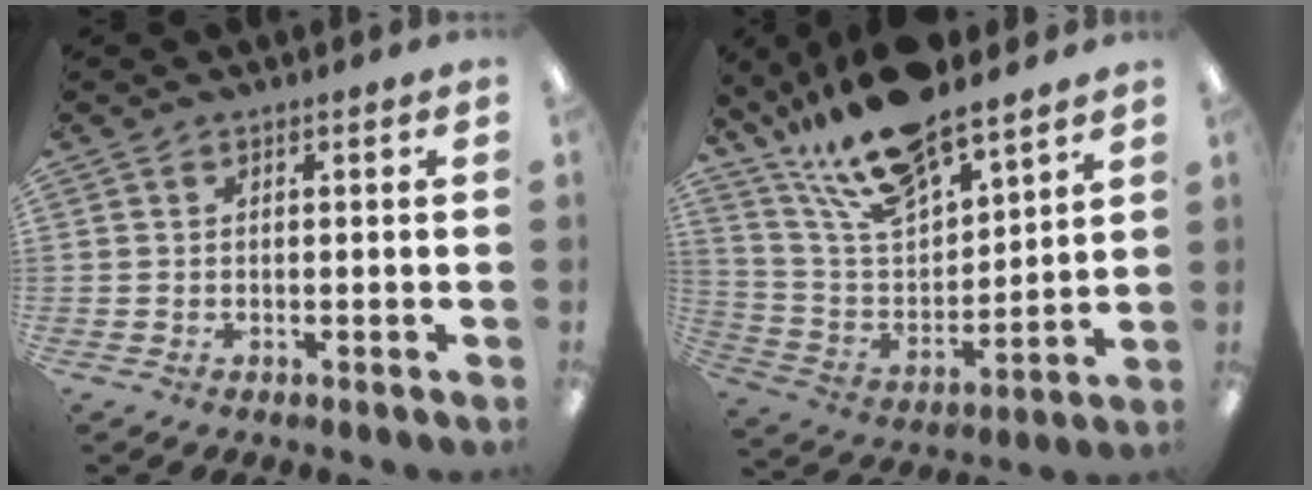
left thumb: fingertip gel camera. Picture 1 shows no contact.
{"total": 18.8, "force": [15.6, 5.6, 8.9], "torque": [-0.188, -0.088, 0.277]}